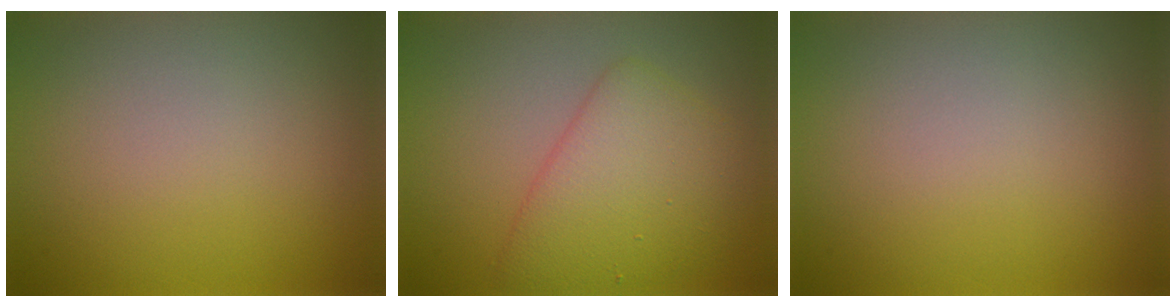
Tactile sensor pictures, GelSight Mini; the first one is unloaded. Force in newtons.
{"total": 5.5, "press": 5.5, "slide": 0.2}
{"total": 0.0}